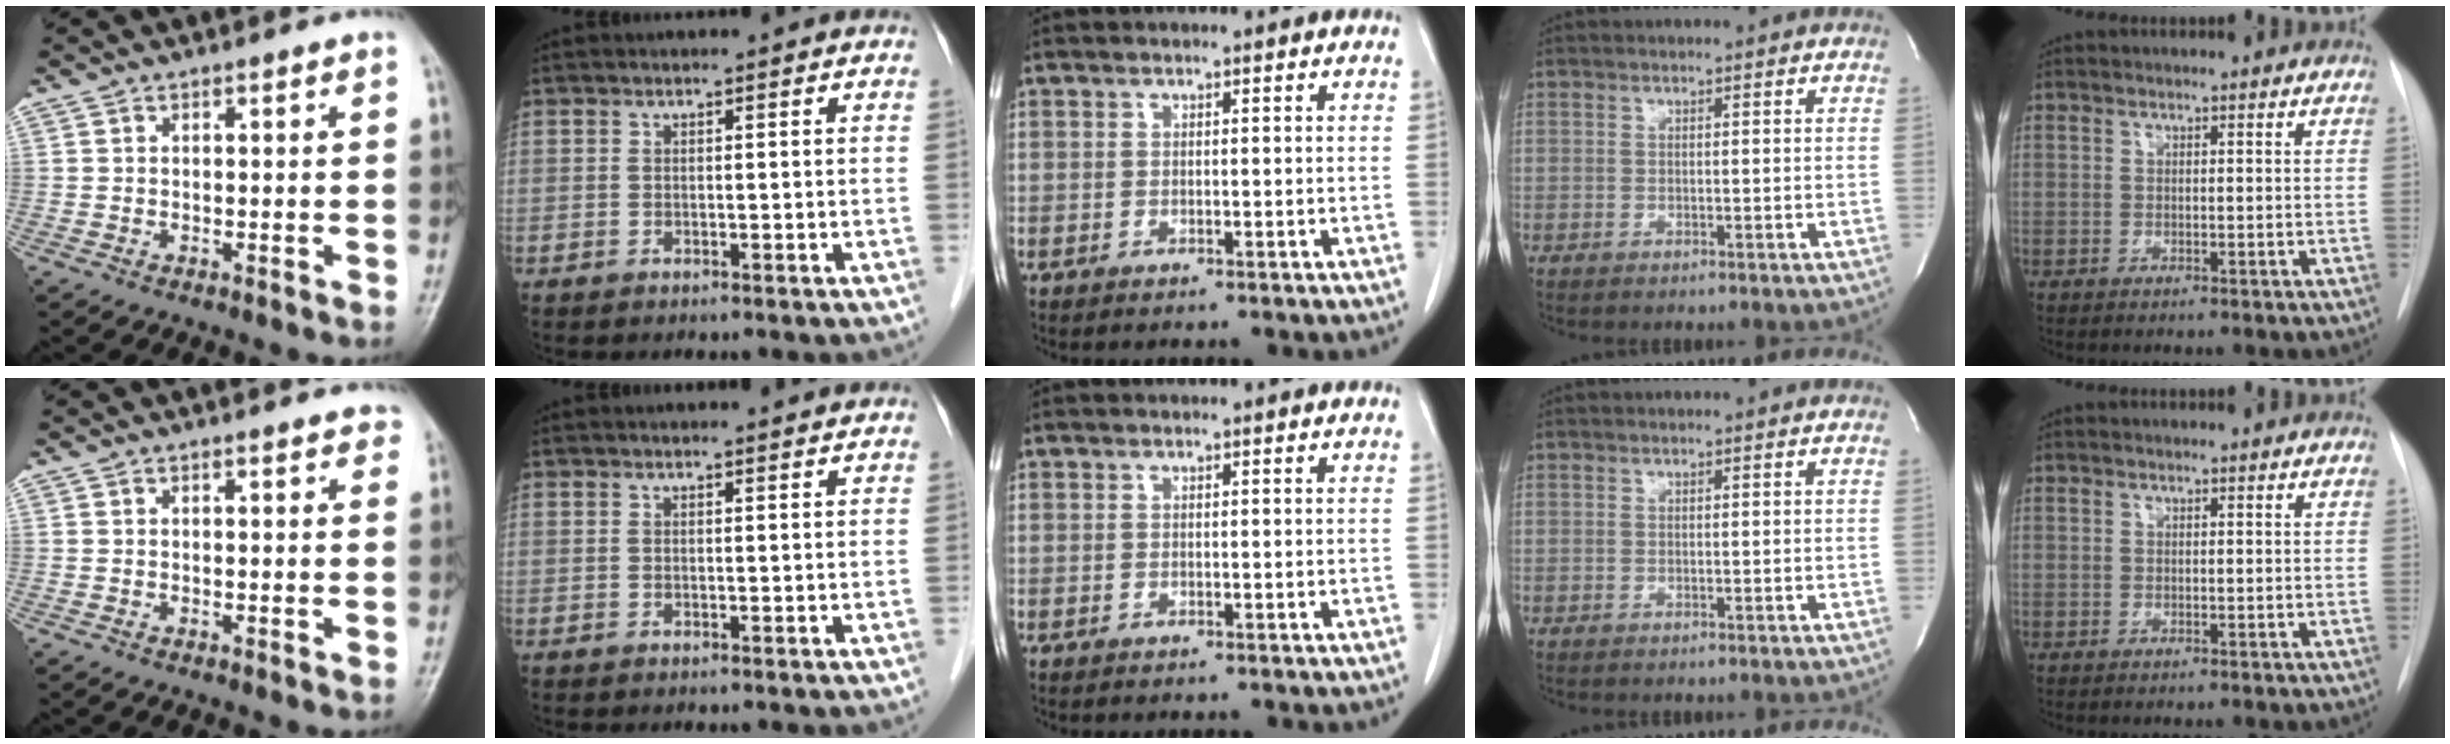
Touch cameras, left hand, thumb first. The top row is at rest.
{"thumb": {"total": 2.6, "force": [2.0, 1.0, 1.3], "torque": [0.003, 0.000, 0.015]}, "index": {"total": 2.0, "force": [2.0, 0.0, 0.3], "torque": [-0.009, 0.003, 0.023]}}